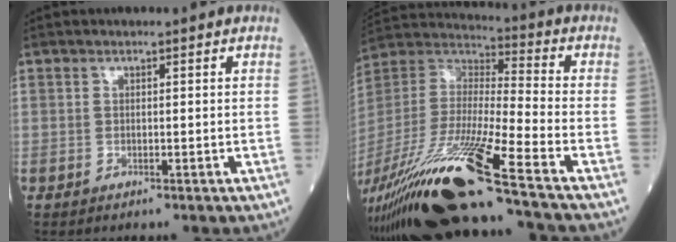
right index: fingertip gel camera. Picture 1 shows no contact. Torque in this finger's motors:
{"motor_torque": [1.25, -0.89, 0.90, 0.21]}